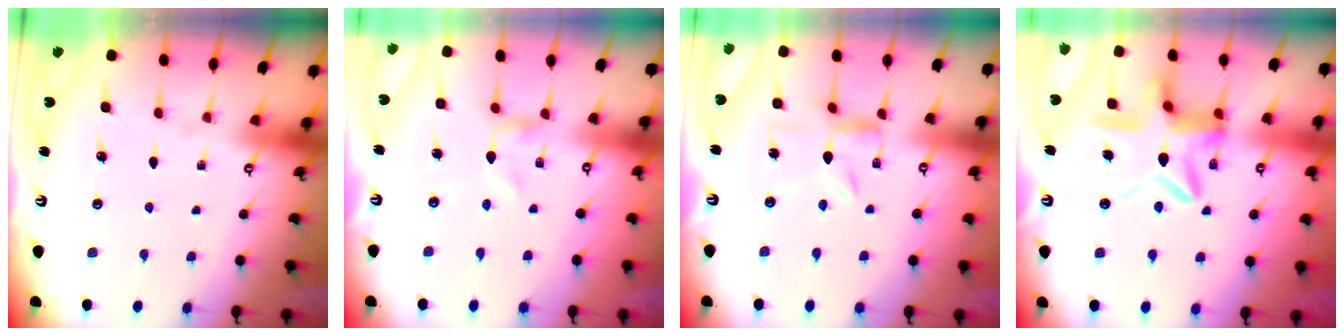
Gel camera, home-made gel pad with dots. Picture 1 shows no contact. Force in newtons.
{"total": 0.0}
{"total": 3.1, "press": 3.1, "slide": 0.3}
{"total": 14.3, "press": 14.2, "slide": 1.4}